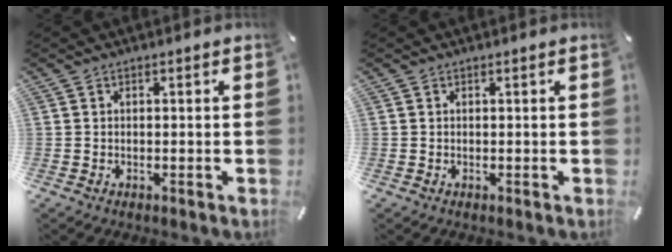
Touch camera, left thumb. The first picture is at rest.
{"total": 0.0}